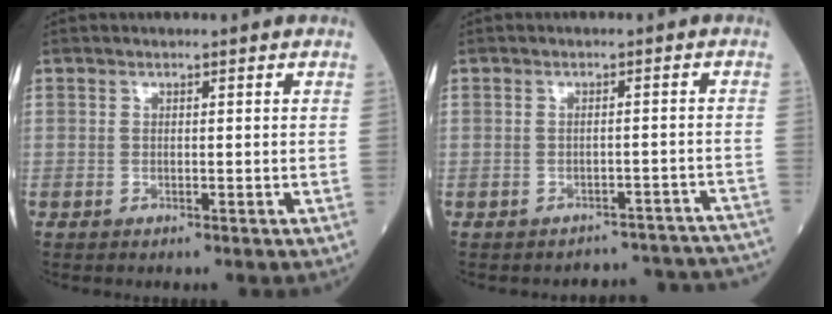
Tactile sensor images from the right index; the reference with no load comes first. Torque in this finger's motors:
{"motor_torque": [-0.01, -0.23, -0.38, -0.07]}